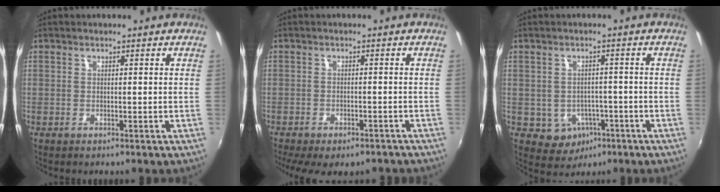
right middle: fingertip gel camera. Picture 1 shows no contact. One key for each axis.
{"total": 11.0, "fx": -8.6, "fy": 3.9, "fz": 5.6, "tx": -0.123, "ty": -0.038, "tz": -0.120}
{"total": 6.1, "fx": -2.4, "fy": 5.3, "fz": 1.6, "tx": -0.048, "ty": 0.007, "tz": -0.016}